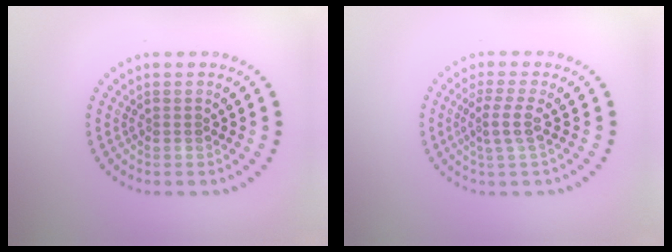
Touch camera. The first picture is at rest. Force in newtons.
{"total": 2.3, "press": 1.8, "slide": 1.5}